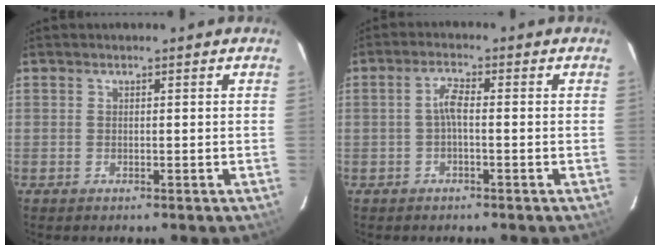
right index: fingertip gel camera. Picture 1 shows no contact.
{"total": 2.6, "force": [-0.6, 0.6, 2.5], "torque": [-0.054, 0.008, -0.012]}